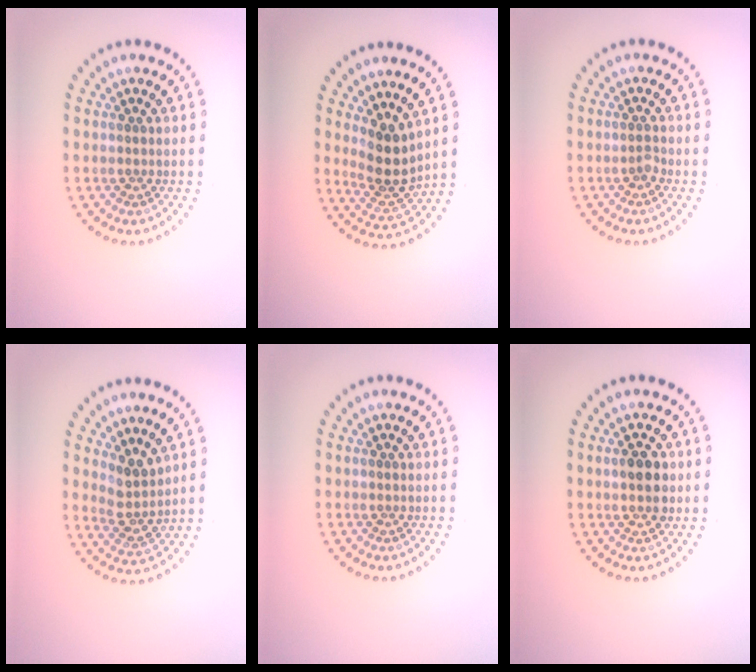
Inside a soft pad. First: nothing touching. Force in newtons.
{"total": 3.8, "press": 3.0, "slide": 2.3}
{"total": 0.8, "press": 0.6, "slide": 0.5}
{"total": 2.7, "press": 2.2, "slide": 1.7}
{"total": 0.0}
{"total": 2.9, "press": 2.9, "slide": 0.2}